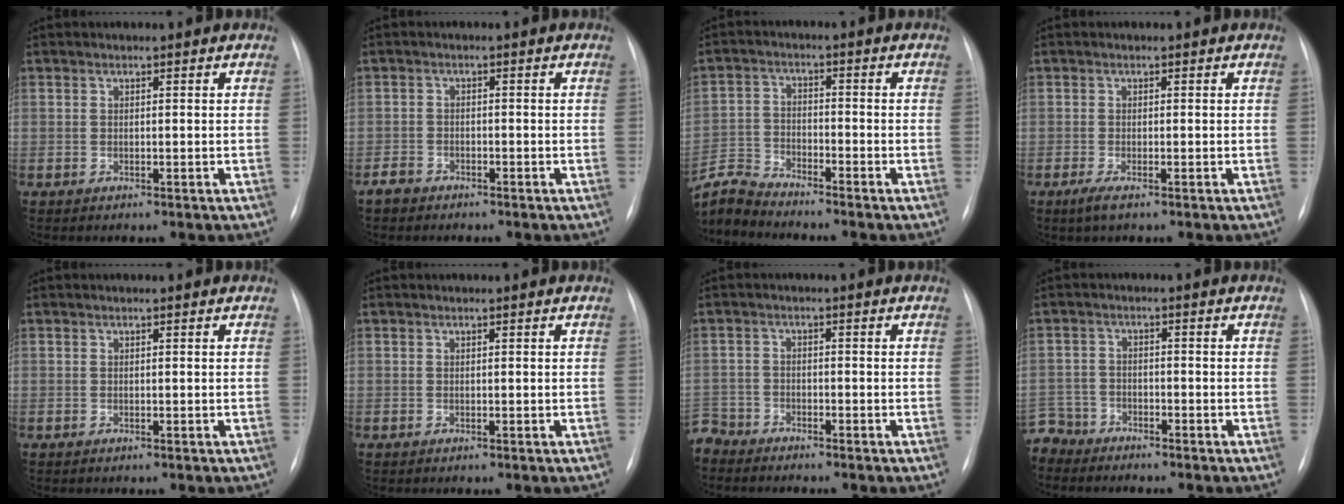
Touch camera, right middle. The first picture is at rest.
{"total": 2.1, "force": [-1.7, 1.1, 0.3], "torque": [-0.015, 0.001, -0.031]}
{"total": 7.6, "force": [-7.6, -0.4, 0.2], "torque": [-0.016, 0.003, -0.150]}
{"total": 1.8, "force": [-1.0, 0.2, 1.4], "torque": [-0.034, -0.006, -0.023]}
{"total": 0.0}
{"total": 0.0}
{"total": 5.2, "force": [-5.0, 1.5, -0.1], "torque": [0.008, -0.012, -0.099]}
{"total": 6.0, "force": [-5.5, 2.2, -0.5], "torque": [0.015, -0.006, -0.110]}